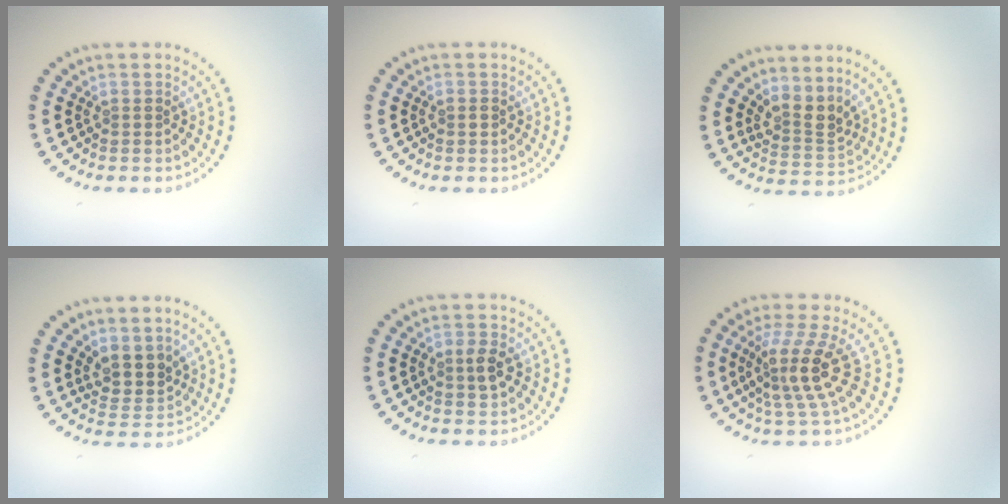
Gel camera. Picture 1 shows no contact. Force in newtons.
{"total": 0.8, "press": 0.8, "slide": 0.1}
{"total": 2.8, "press": 2.1, "slide": 1.9}
{"total": 2.9, "press": 2.4, "slide": 1.6}
{"total": 2.0, "press": 2.0, "slide": 0.1}
{"total": 4.3, "press": 3.1, "slide": 3.0}